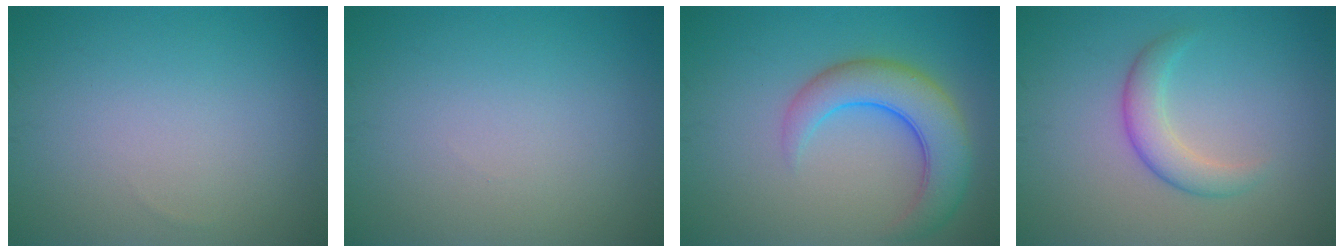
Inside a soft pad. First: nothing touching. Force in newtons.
{"total": 0.0}
{"total": 6.0, "press": 6.0, "slide": 0.4}
{"total": 2.8, "press": 2.8, "slide": 0.1}